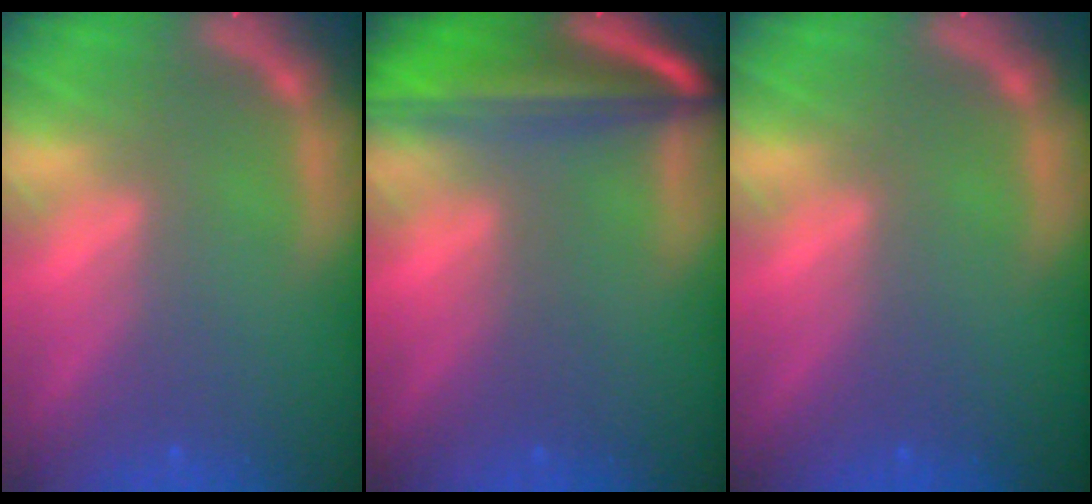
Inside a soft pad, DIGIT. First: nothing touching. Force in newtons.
{"total": 10.1}
{"total": 0.0}